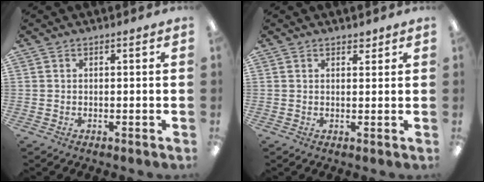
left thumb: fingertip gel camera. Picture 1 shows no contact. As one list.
[{"total": 1.8, "force": [1.4, 0.9, 0.7], "torque": [0.001, -0.006, 0.023]}]